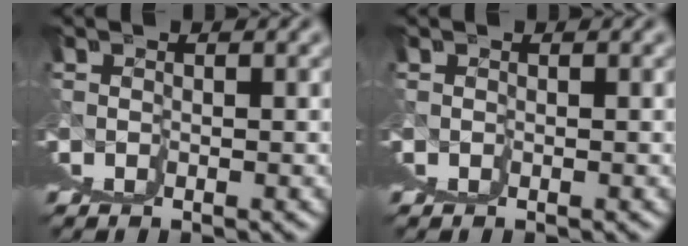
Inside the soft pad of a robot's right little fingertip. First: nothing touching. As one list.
[{"total": 0.0}]